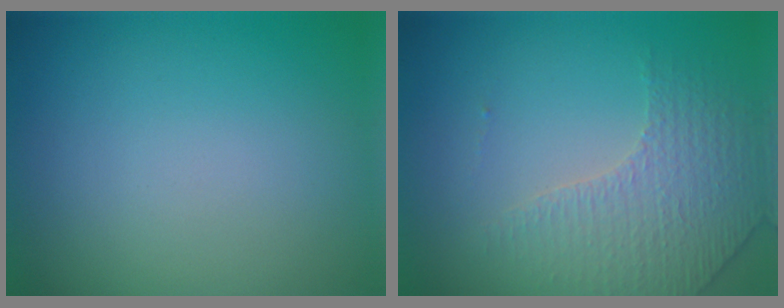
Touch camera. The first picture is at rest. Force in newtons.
{"total": 4.3, "press": 2.9, "slide": 3.2}